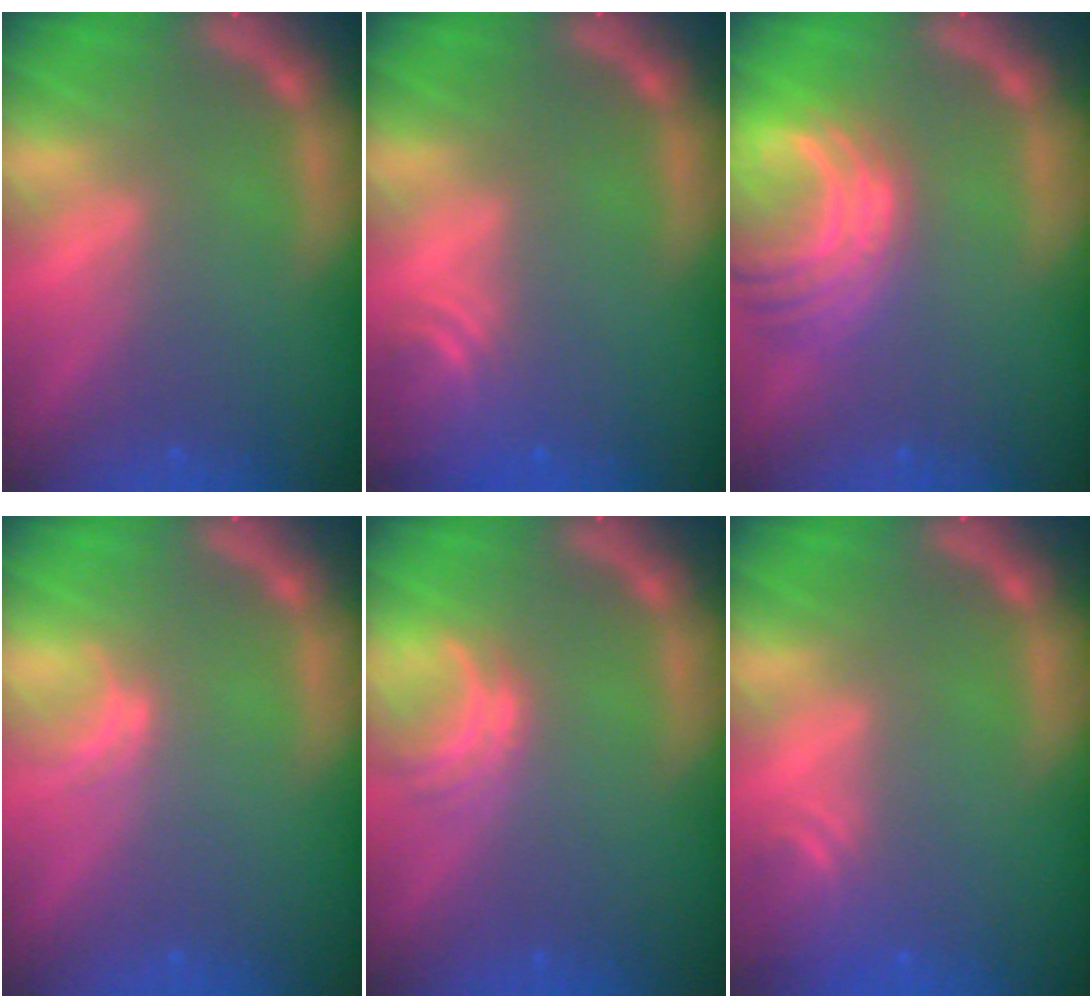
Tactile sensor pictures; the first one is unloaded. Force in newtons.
{"total": 3.5}
{"total": 7.6}
{"total": 1.0}
{"total": 2.5}
{"total": 2.4}